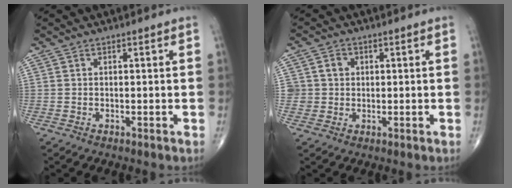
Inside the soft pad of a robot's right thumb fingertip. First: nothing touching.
{"total": 3.6, "force": [0.6, 3.5, 0.8], "torque": [0.011, 0.003, 0.009]}